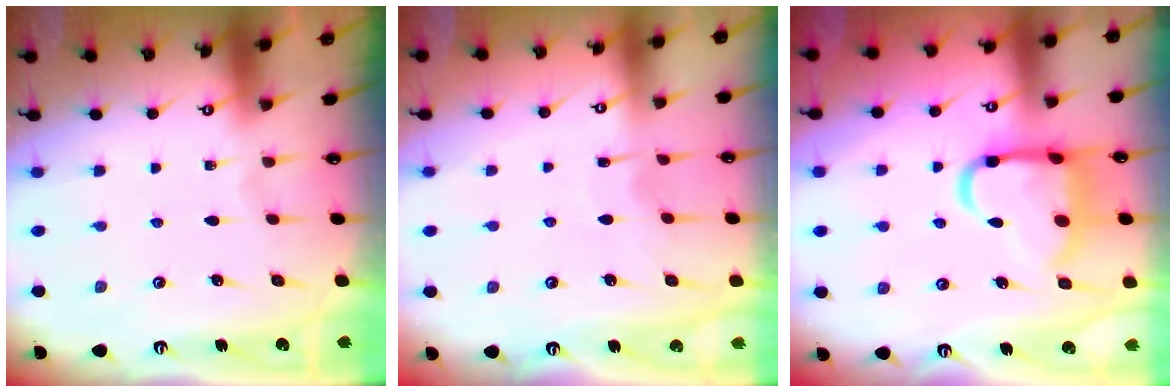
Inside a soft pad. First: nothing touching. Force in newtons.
{"total": 5.1, "press": 5.0, "slide": 0.6}
{"total": 15.7, "press": 15.5, "slide": 1.9}